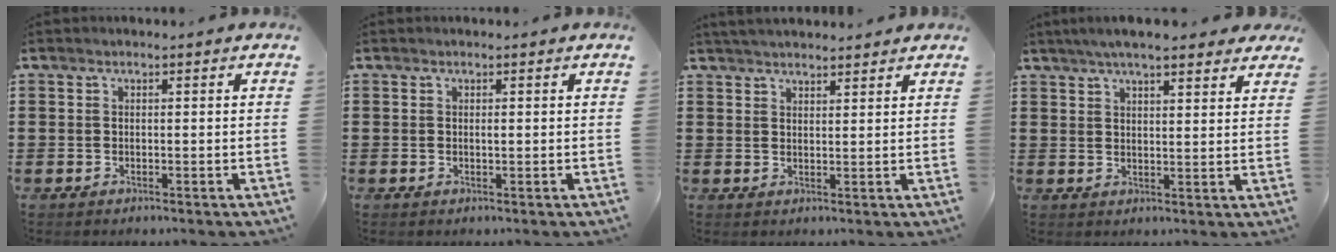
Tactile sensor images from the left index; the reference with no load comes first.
{"total": 0.6, "force": [0.1, 0.1, 0.6], "torque": [-0.013, -0.003, 0.003]}
{"total": 2.6, "force": [2.5, 0.0, 0.4], "torque": [-0.013, -0.001, 0.049]}
{"total": 5.4, "force": [4.6, 0.9, 2.7], "torque": [-0.066, -0.003, 0.083]}